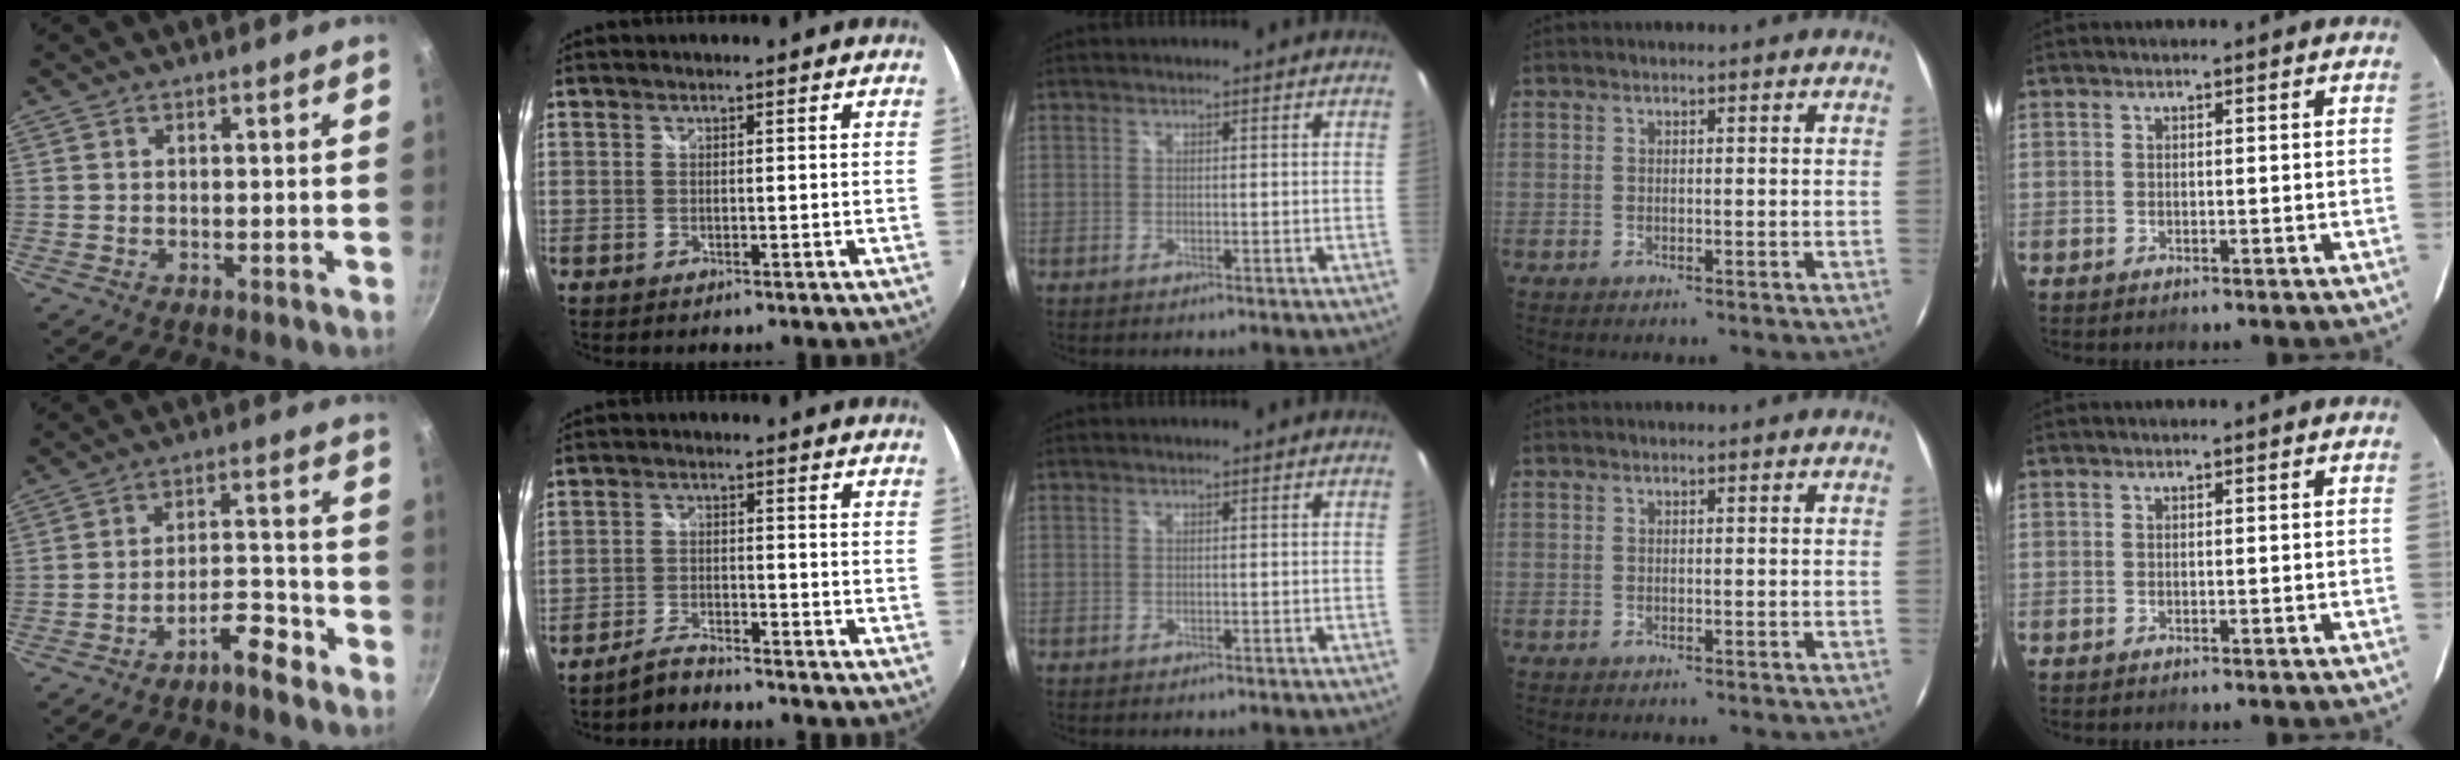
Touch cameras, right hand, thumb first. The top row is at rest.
{"thumb": {"total": 7.0, "force": [-5.1, 2.2, 4.3], "torque": [-0.053, 0.052, -0.081]}, "index": {"total": 4.2, "force": [-4.0, 0.6, 1.1], "torque": [-0.040, 0.001, -0.074]}}